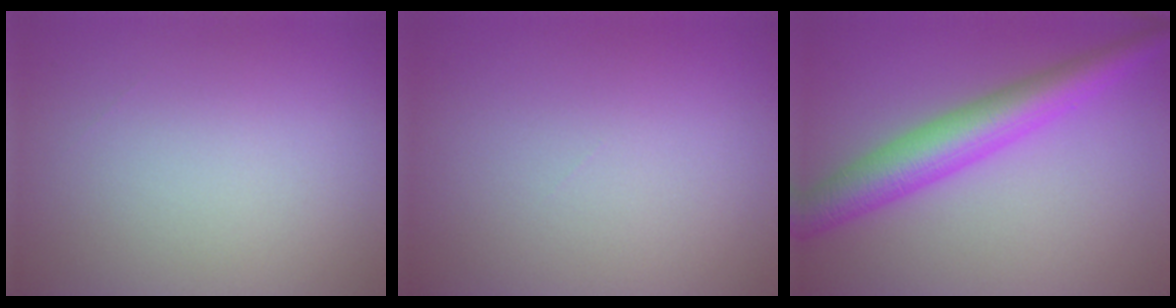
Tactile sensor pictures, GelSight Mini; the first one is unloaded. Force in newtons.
{"total": 0.0}
{"total": 5.9, "press": 5.9, "slide": 0.0}